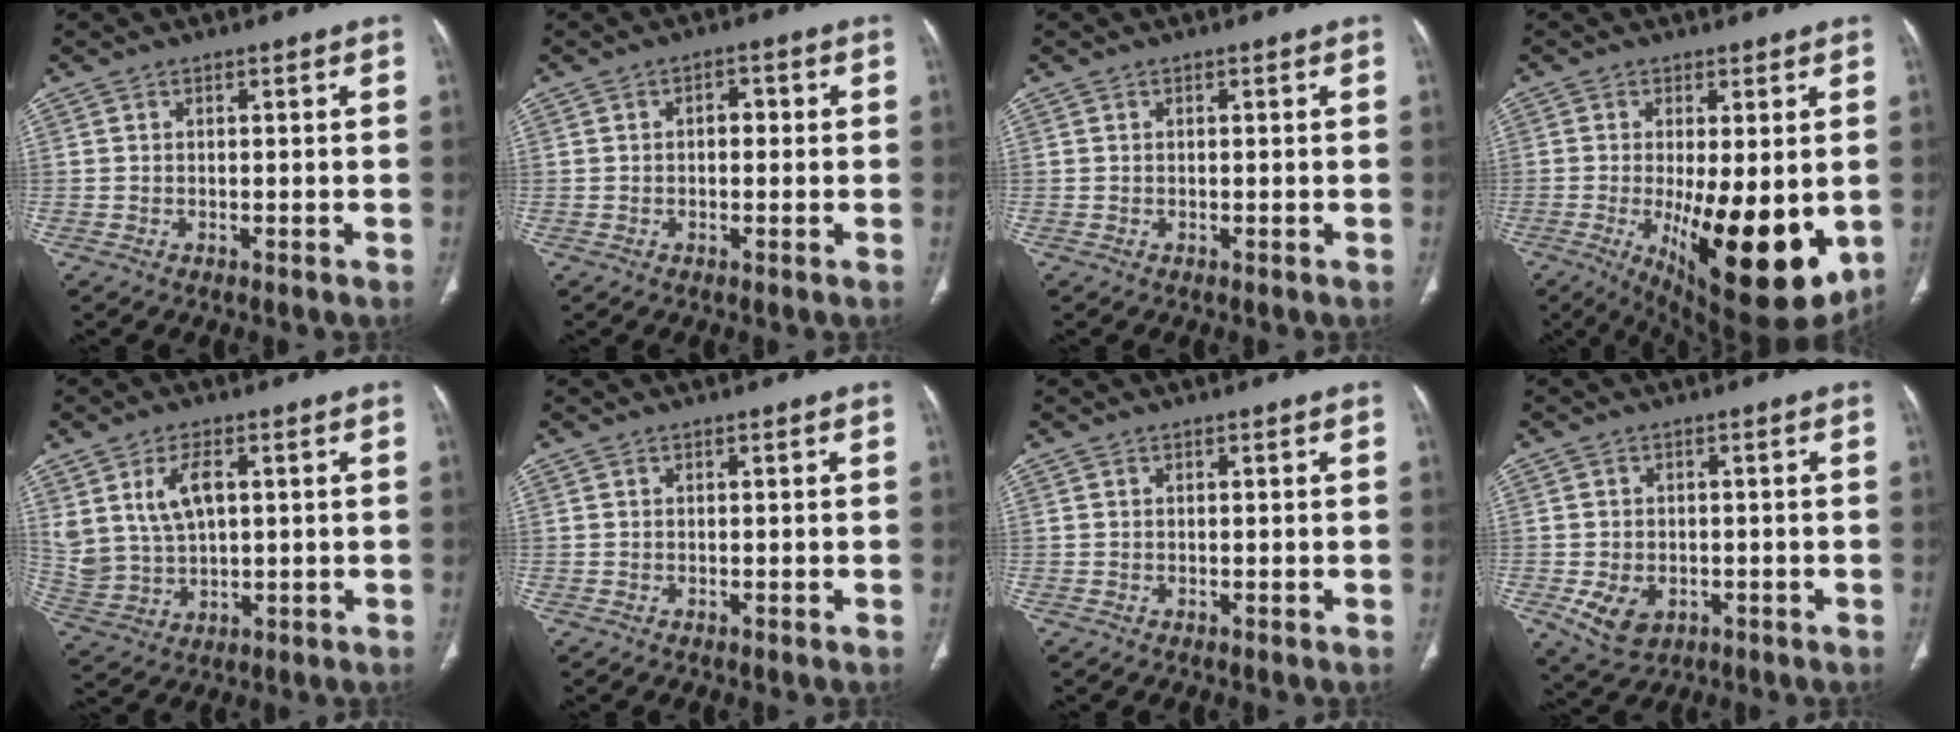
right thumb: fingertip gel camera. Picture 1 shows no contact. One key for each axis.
{"total": 2.6, "fx": 0.2, "fy": 1.6, "fz": 2.0, "tx": -0.022, "ty": 0.010, "tz": -0.001}
{"total": 0.0}
{"total": 18.8, "fx": -3.7, "fy": 6.8, "fz": 17.2, "tx": -0.230, "ty": -0.034, "tz": -0.030}
{"total": 9.2, "fx": 3.1, "fy": 5.3, "fz": 6.9, "tx": -0.135, "ty": -0.007, "tz": 0.074}
{"total": 0.0}
{"total": 0.0}
{"total": 6.7, "fx": -2.0, "fy": 4.9, "fz": 4.2, "tx": -0.068, "ty": 0.002, "tz": -0.022}